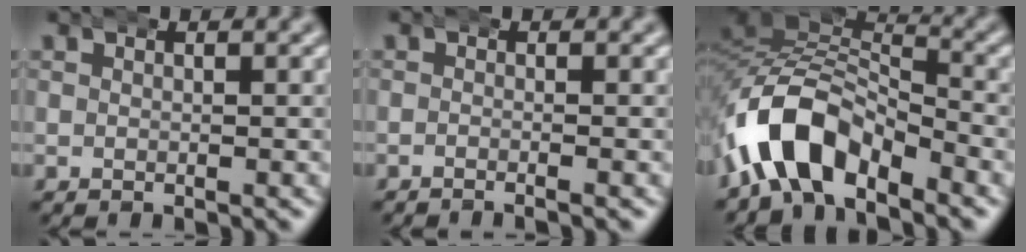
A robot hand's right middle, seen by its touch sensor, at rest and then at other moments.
{"total": 0.9, "force": [-0.9, -0.1, 0.4], "torque": [-0.004, 0.006, -0.022]}
{"total": 8.7, "force": [-2.4, 6.1, 5.8], "torque": [-0.141, -0.019, -0.041]}